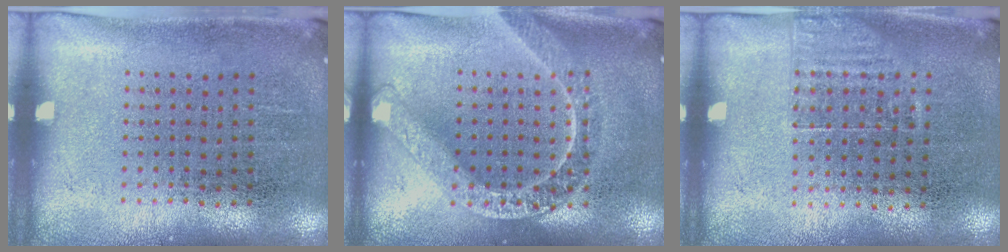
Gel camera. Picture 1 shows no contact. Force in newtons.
{"total": 1.7, "press": 1.7, "slide": 0.2}
{"total": 1.2, "press": 0.9, "slide": 0.7}